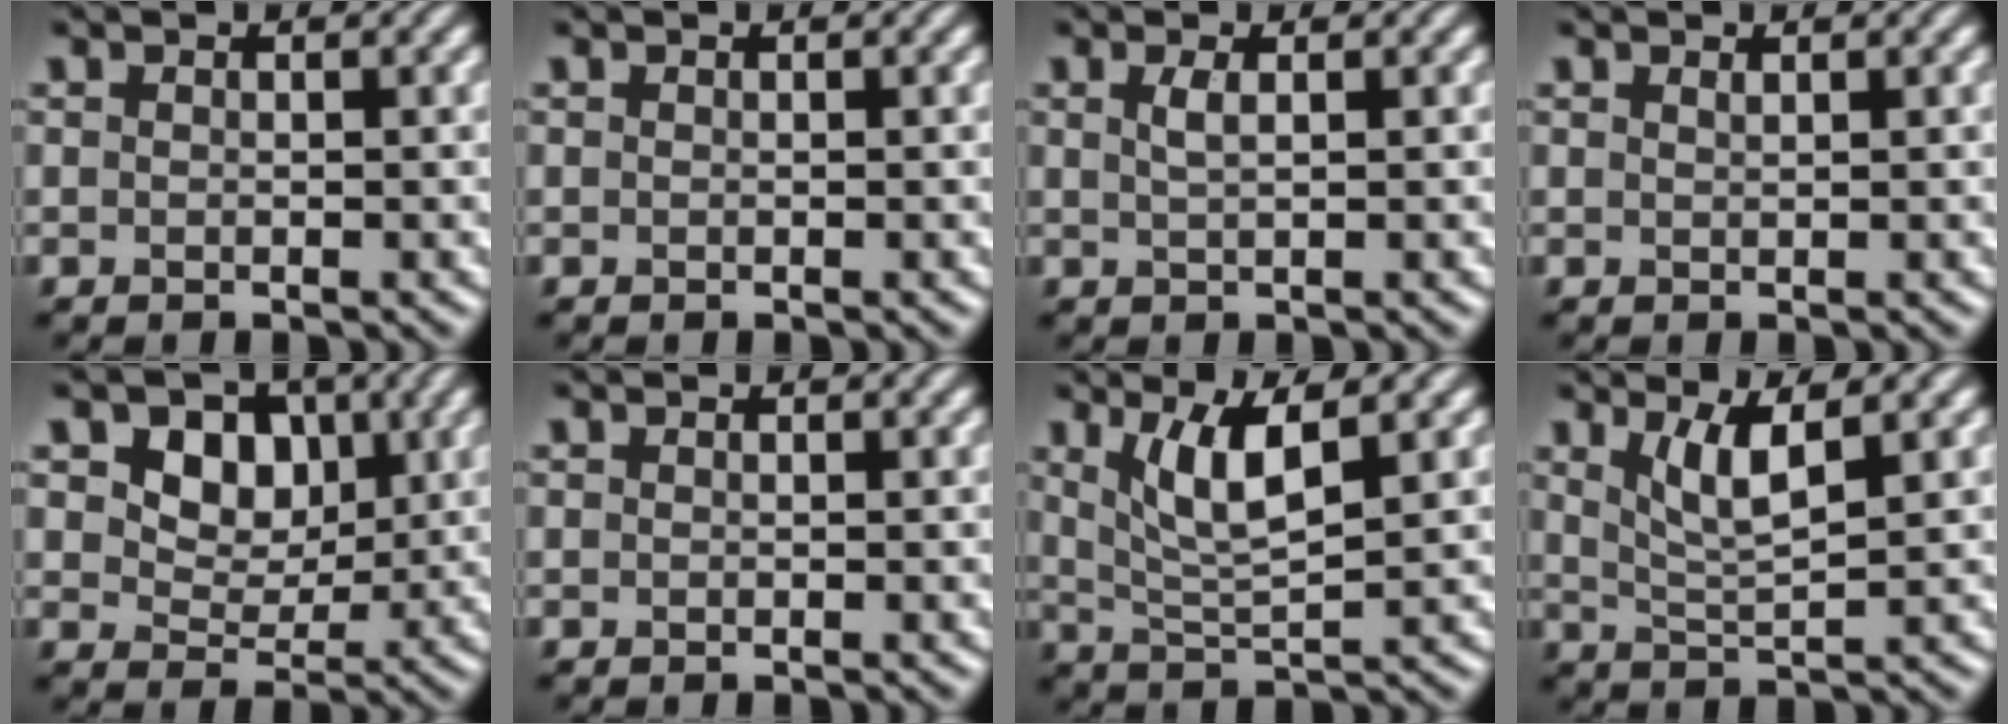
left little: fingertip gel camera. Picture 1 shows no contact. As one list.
[{"total": 0.0}, {"total": 1.5, "force": [0.5, 0.4, 1.3], "torque": [-0.025, 0.003, 0.008]}, {"total": 0.6, "force": [0.4, 0.1, 0.3], "torque": [-0.002, 0.001, 0.008]}, {"total": 5.1, "force": [1.9, 3.7, 2.9], "torque": [-0.056, -0.013, 0.030]}, {"total": 0.0}, {"total": 4.7, "force": [1.8, 1.1, 4.2], "torque": [-0.086, -0.006, 0.039]}, {"total": 3.5, "force": [1.6, 0.7, 3.1], "torque": [-0.062, -0.005, 0.036]}]